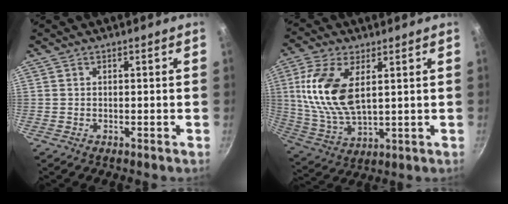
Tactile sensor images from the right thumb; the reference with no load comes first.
{"total": 14.7, "force": [3.7, 7.5, 12.1], "torque": [-0.240, -0.012, 0.081]}